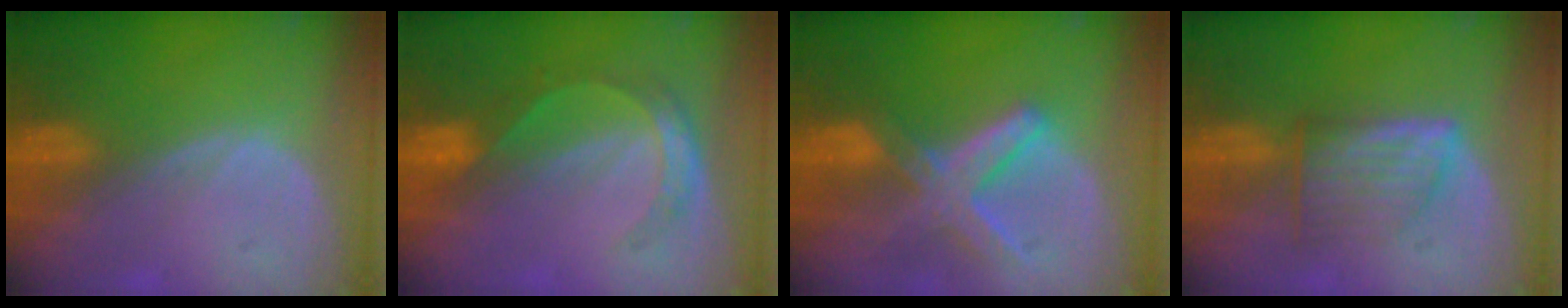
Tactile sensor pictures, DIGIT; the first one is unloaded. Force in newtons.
{"total": 5.6, "press": 4.8, "slide": 2.8}
{"total": 8.2, "press": 7.1, "slide": 4.1}
{"total": 6.4, "press": 5.9, "slide": 2.3}